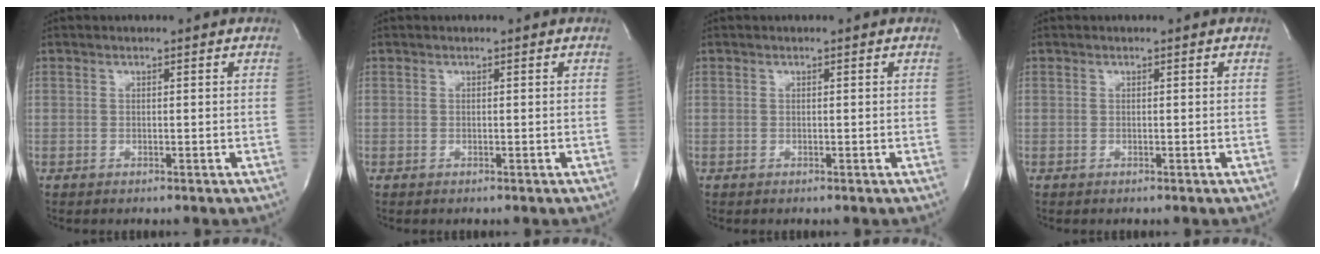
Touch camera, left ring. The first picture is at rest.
{"total": 0.0}
{"total": 0.0}
{"total": 0.0}